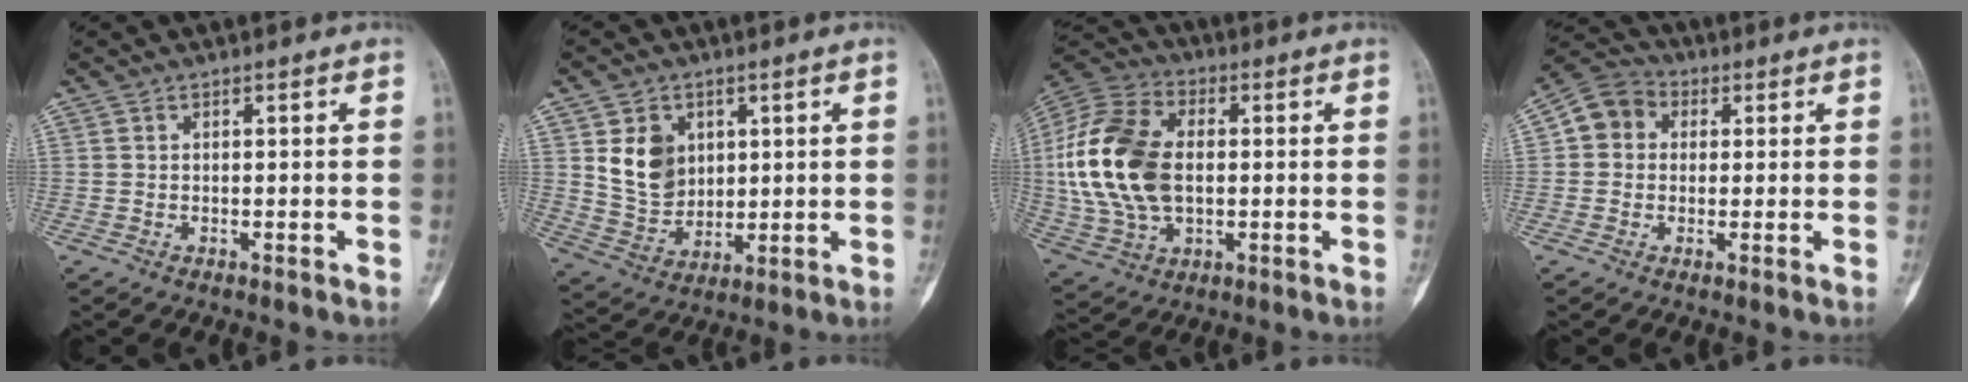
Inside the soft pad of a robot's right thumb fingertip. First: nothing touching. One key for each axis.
{"total": 9.6, "fx": 2.9, "fy": 7.7, "fz": 5.0, "tx": -0.059, "ty": -0.020, "tz": 0.067}
{"total": 20.6, "fx": 0.7, "fy": 13.0, "fz": 16.0, "tx": -0.332, "ty": 0.011, "tz": 0.016}
{"total": 7.1, "fx": 1.2, "fy": 6.2, "fz": 3.4, "tx": -0.040, "ty": 0.019, "tz": 0.007}